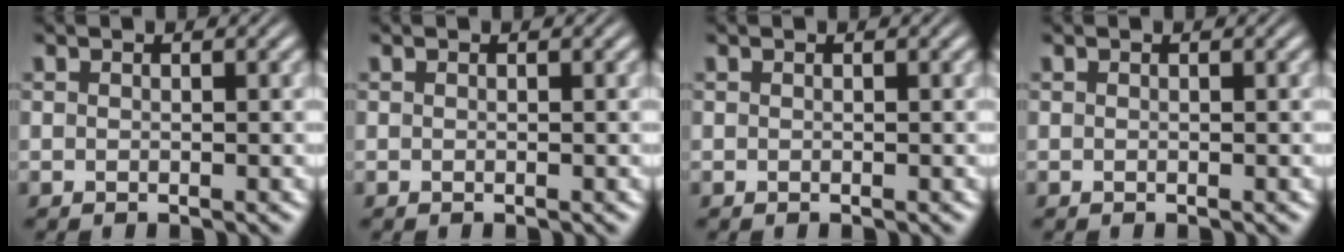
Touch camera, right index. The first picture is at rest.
{"total": 0.0}
{"total": 0.0}
{"total": 0.0}